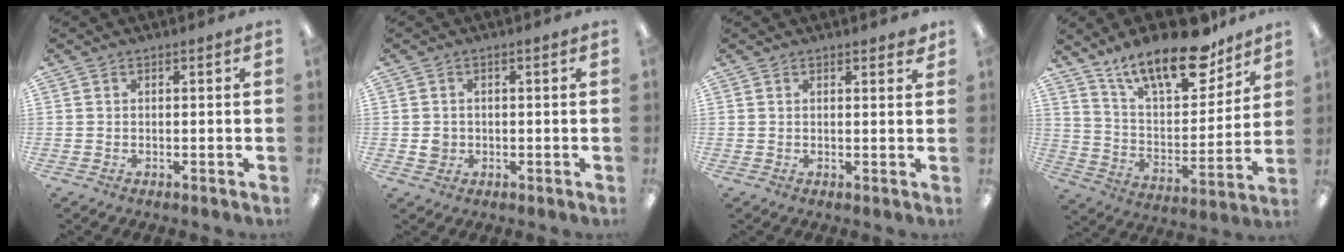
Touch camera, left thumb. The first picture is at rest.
{"total": 2.2, "force": [-0.1, 2.1, 0.7], "torque": [-0.007, 0.001, -0.006]}
{"total": 1.6, "force": [1.4, 0.4, 0.7], "torque": [0.001, -0.006, 0.022]}
{"total": 20.8, "force": [15.2, 7.7, 12.0], "torque": [-0.200, -0.091, 0.261]}